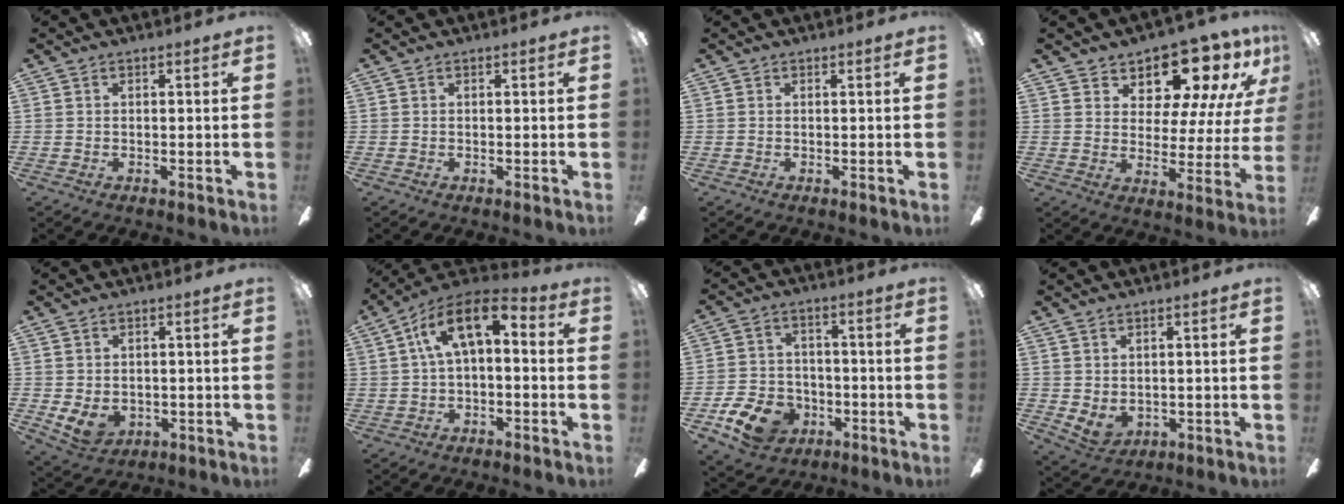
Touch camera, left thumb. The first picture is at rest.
{"total": 0.0}
{"total": 0.0}
{"total": 14.4, "force": [11.3, 6.2, 6.5], "torque": [-0.100, -0.086, 0.195]}
{"total": 5.6, "force": [-0.7, 4.3, 3.5], "torque": [-0.080, 0.003, -0.014]}
{"total": 12.2, "force": [3.4, 6.2, 9.9], "torque": [-0.167, -0.001, 0.060]}
{"total": 11.2, "force": [-6.0, 7.8, 5.3], "torque": [-0.108, 0.043, -0.108]}
{"total": 4.3, "force": [0.3, 3.3, 2.7], "torque": [-0.054, -0.002, 0.005]}